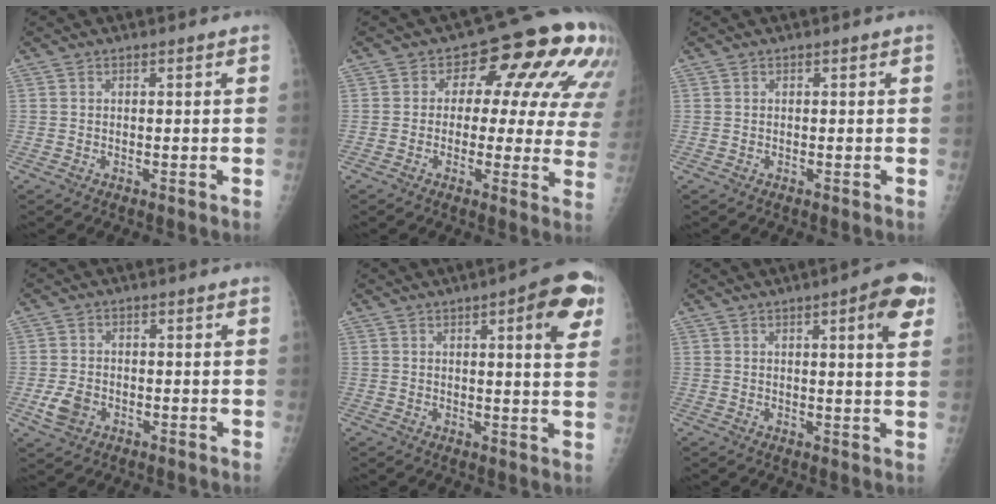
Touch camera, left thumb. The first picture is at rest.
{"total": 16.8, "force": [5.1, 9.4, 13.0], "torque": [-0.102, 0.010, 0.046]}
{"total": 0.0}
{"total": 4.3, "force": [-1.7, 3.1, 2.4], "torque": [-0.045, 0.005, -0.027]}
{"total": 10.2, "force": [4.2, 2.5, 8.9], "torque": [-0.092, -0.008, 0.043]}
{"total": 7.8, "force": [3.2, 1.5, 6.9], "torque": [-0.079, -0.006, 0.035]}